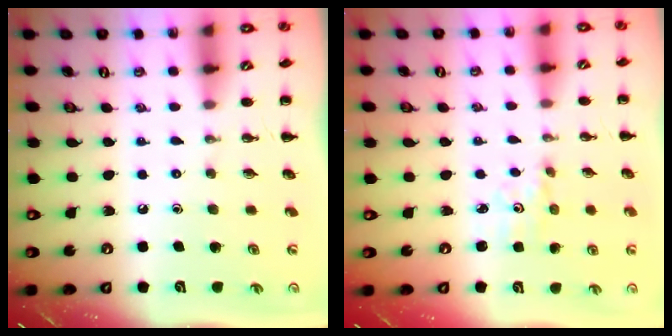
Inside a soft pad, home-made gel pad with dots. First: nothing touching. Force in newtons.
{"total": 2.1, "press": 2.0, "slide": 0.7}